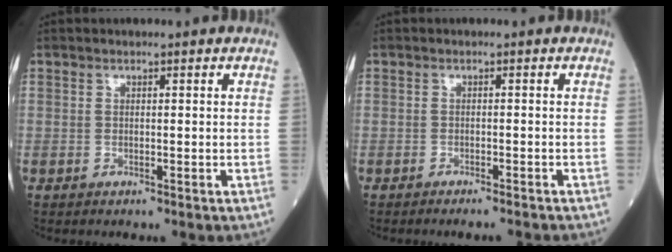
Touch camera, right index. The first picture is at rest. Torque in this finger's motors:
{"motor_torque": [-0.01, 0.03, -0.03, 0.00]}